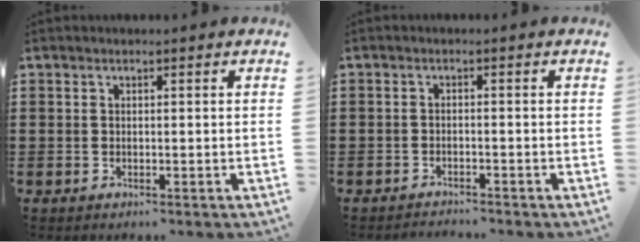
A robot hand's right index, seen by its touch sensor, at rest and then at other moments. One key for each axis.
{"total": 1.3, "fx": -1.3, "fy": 0.1, "fz": 0.0, "tx": -0.004, "ty": 0.002, "tz": -0.027}